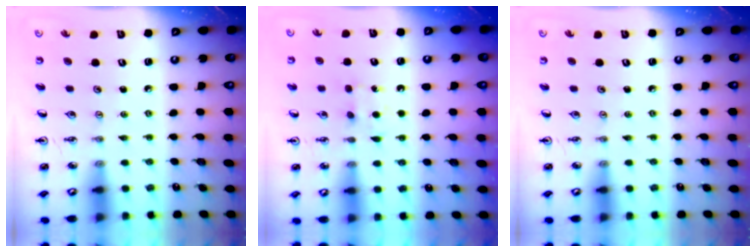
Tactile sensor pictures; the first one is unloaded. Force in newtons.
{"total": 5.5, "press": 5.4, "slide": 0.8}
{"total": 0.0}